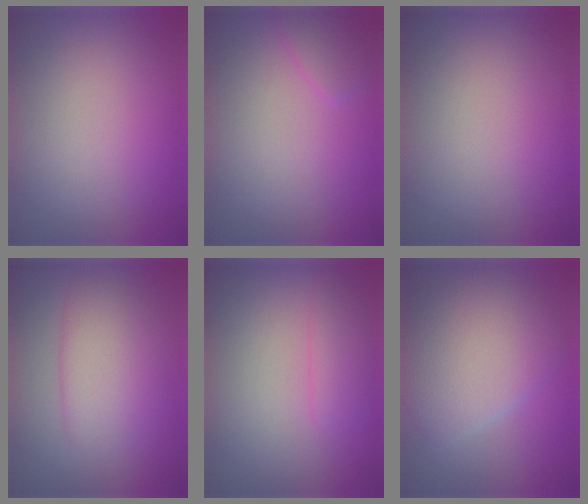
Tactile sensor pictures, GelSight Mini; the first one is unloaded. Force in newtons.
{"total": 1.6, "press": 1.6, "slide": 0.1}
{"total": 0.0}
{"total": 3.6, "press": 3.6, "slide": 0.1}
{"total": 1.9, "press": 1.9, "slide": 0.2}
{"total": 6.7, "press": 6.7, "slide": 0.1}